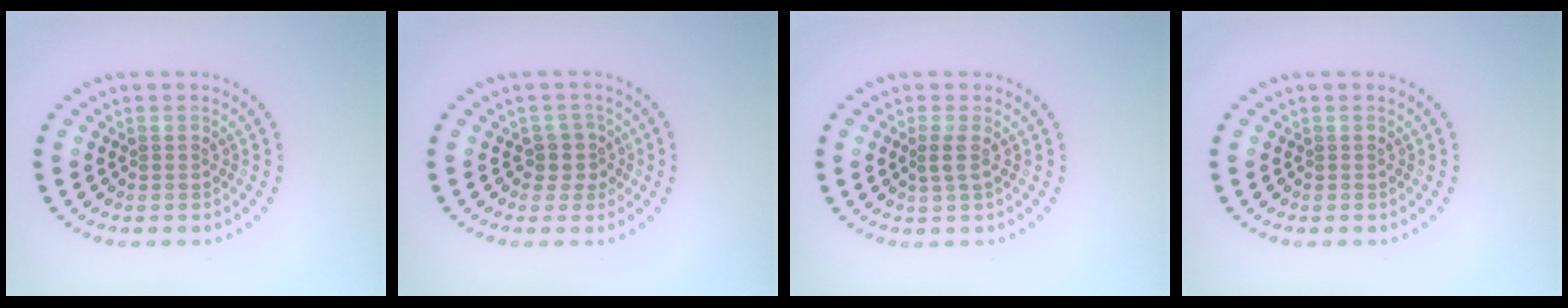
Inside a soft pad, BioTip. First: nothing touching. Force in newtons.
{"total": 1.8, "press": 1.4, "slide": 1.1}
{"total": 1.0, "press": 0.8, "slide": 0.6}
{"total": 0.0}